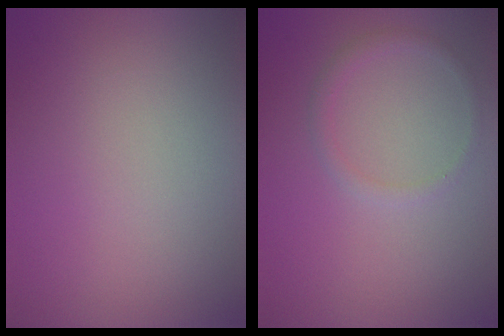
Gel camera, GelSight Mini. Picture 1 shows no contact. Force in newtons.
{"total": 1.1, "press": 1.1, "slide": 0.1}